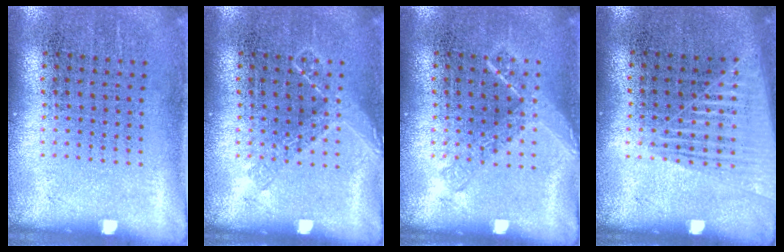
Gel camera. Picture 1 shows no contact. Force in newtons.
{"total": 1.7, "press": 1.7, "slide": 0.3}
{"total": 1.1, "press": 1.0, "slide": 0.2}
{"total": 1.5, "press": 1.5, "slide": 0.4}